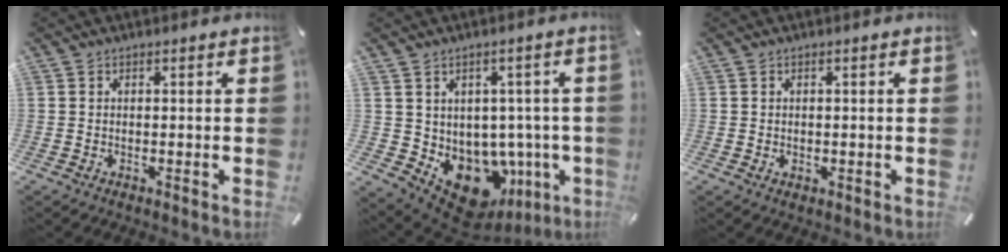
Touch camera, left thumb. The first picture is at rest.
{"total": 8.9, "force": [-4.1, 6.5, 4.5], "torque": [-0.071, -0.016, -0.056]}
{"total": 0.8, "force": [0.0, 0.7, 0.2], "torque": [-0.005, 0.004, -0.001]}